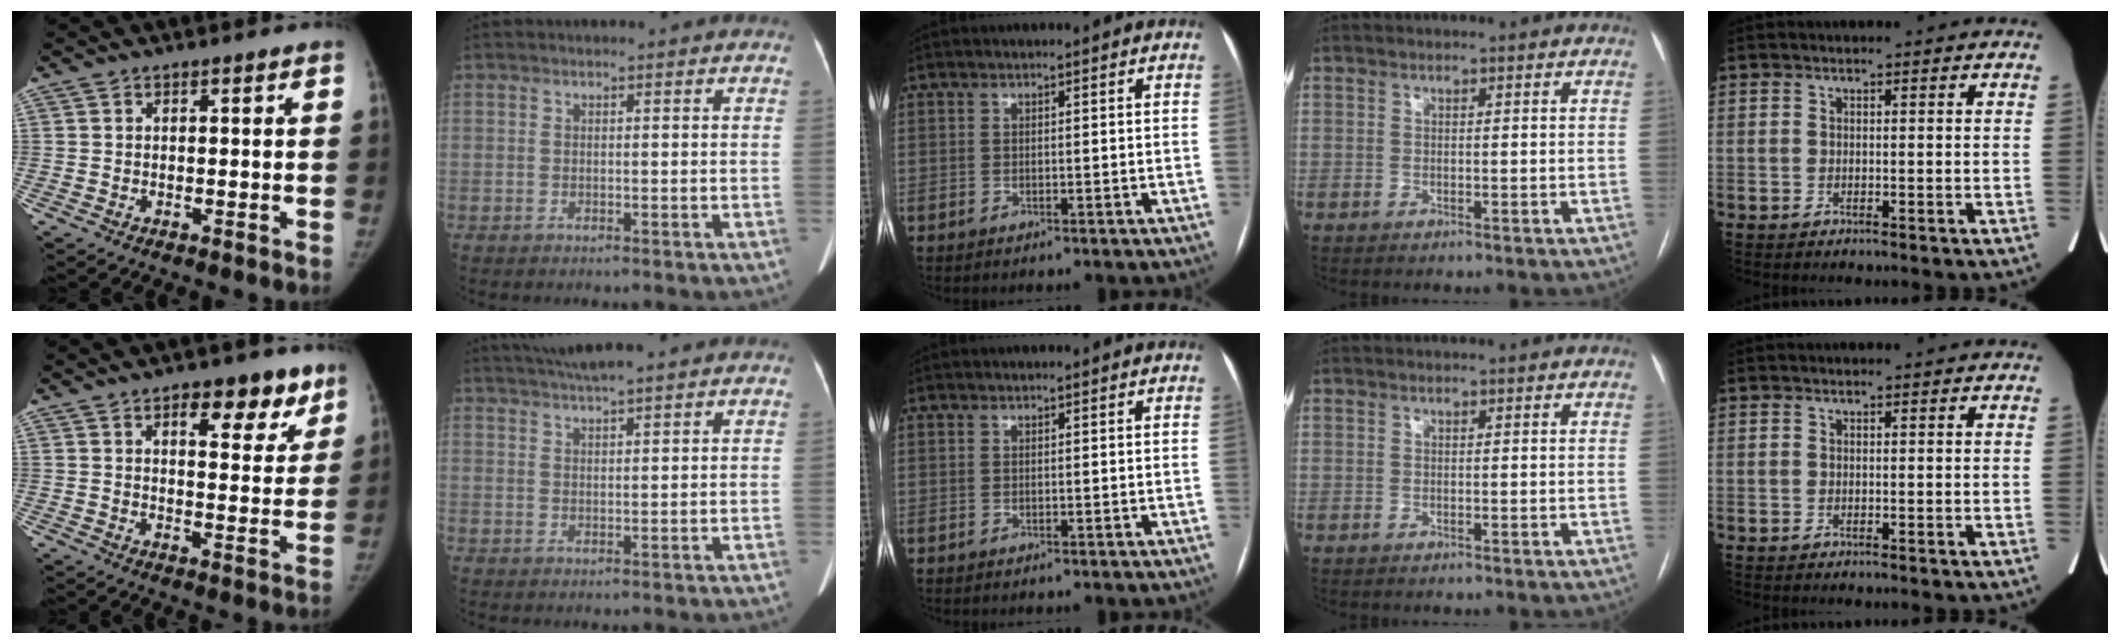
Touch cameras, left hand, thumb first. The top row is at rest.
{"thumb": {"total": 10.4, "force": [6.2, 4.8, 6.7], "torque": [-0.050, -0.029, 0.085]}, "index": {"total": 6.1, "force": [5.2, -0.4, 3.2], "torque": [-0.058, 0.030, 0.089]}}